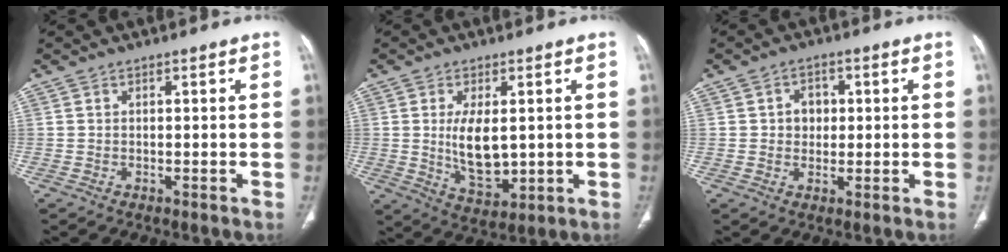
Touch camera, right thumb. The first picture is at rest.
{"total": 9.3, "force": [0.7, 4.7, 8.0], "torque": [-0.127, -0.022, 0.026]}
{"total": 4.2, "force": [0.6, 3.5, 2.2], "torque": [-0.008, 0.004, 0.007]}